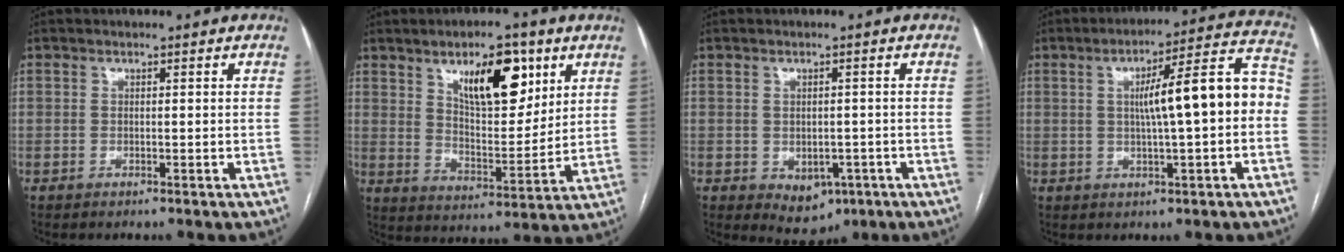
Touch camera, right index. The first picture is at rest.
{"total": 12.7, "force": [6.5, 4.7, 9.8], "torque": [-0.156, 0.004, 0.113]}
{"total": 5.1, "force": [-1.9, 3.6, 3.1], "torque": [-0.035, -0.001, -0.011]}
{"total": 12.8, "force": [0.0, 1.4, 12.7], "torque": [-0.177, 0.038, -0.001]}